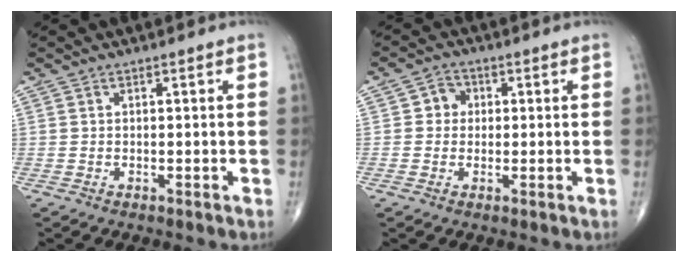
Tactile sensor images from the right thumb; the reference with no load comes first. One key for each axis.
{"total": 3.6, "fx": 0.4, "fy": 3.3, "fz": 1.4, "tx": 0.004, "ty": 0.008, "tz": -0.003}